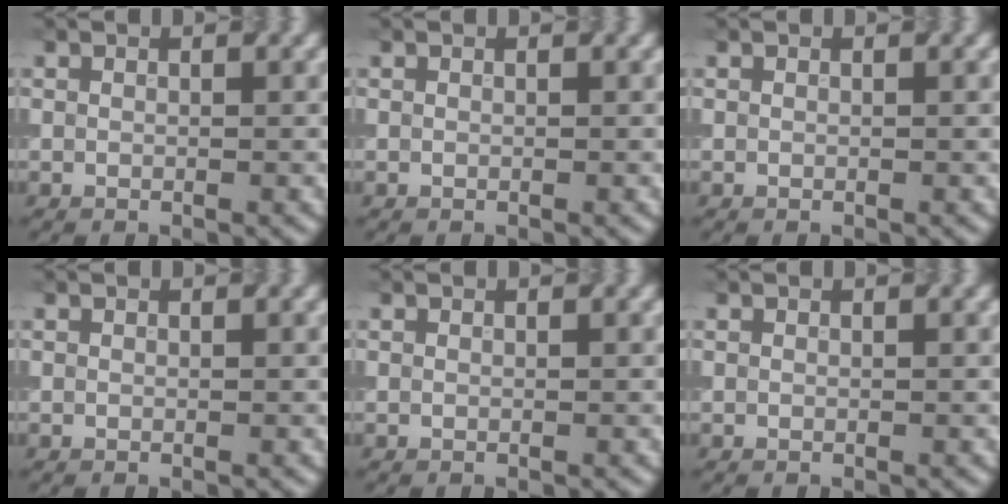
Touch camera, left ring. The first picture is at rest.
{"total": 0.0}
{"total": 0.0}
{"total": 0.0}
{"total": 0.0}
{"total": 0.0}